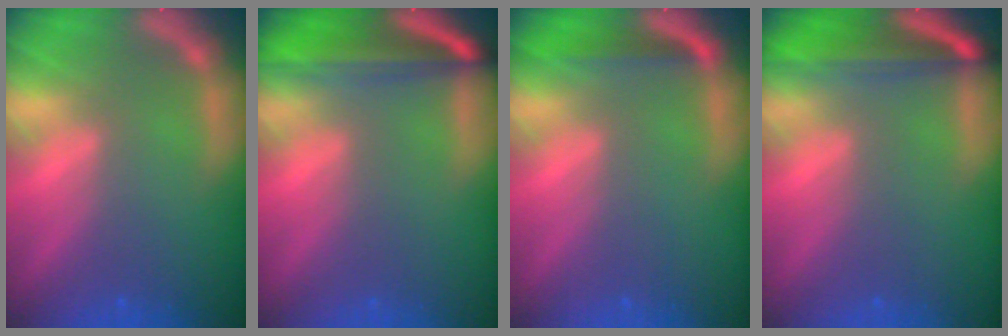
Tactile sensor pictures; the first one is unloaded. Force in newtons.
{"total": 7.6}
{"total": 2.5}
{"total": 6.5}